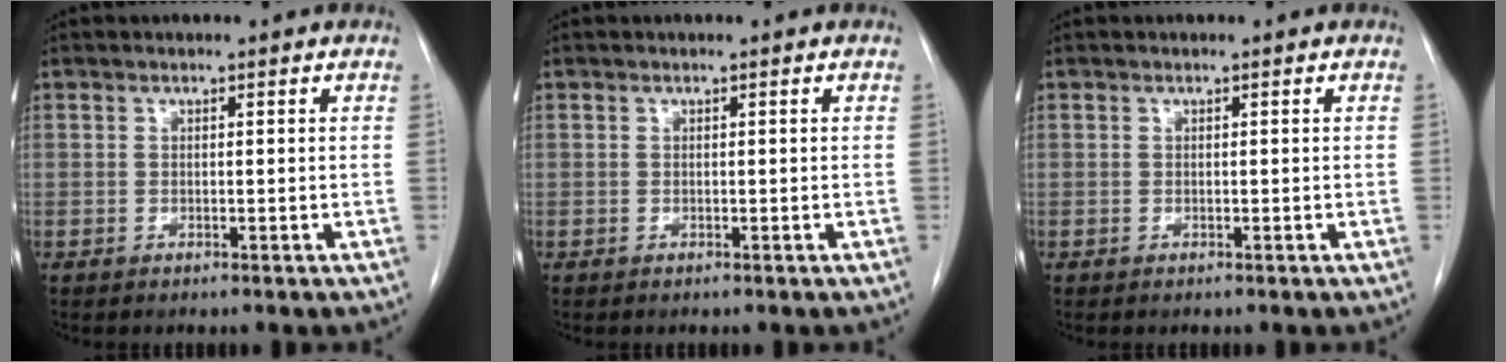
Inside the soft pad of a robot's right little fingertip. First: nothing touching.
{"total": 0.0}
{"total": 0.0}